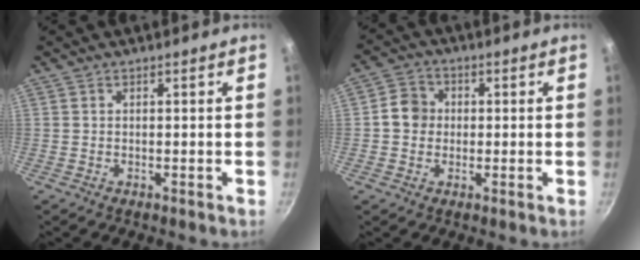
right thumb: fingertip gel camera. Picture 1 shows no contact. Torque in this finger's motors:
{"motor_torque": [0.65, 1.04, 0.61, -0.44, 0.00]}